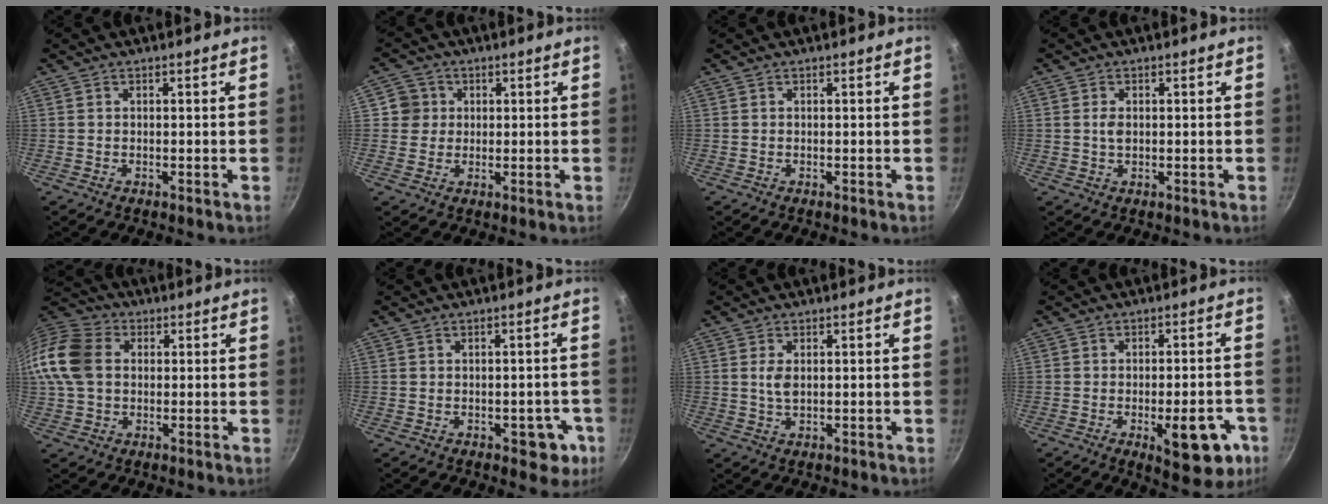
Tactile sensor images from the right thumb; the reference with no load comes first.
{"total": 4.5, "force": [0.8, 4.4, 0.7], "torque": [0.029, 0.005, 0.006]}
{"total": 0.0}
{"total": 1.9, "force": [0.2, 1.2, 1.4], "torque": [-0.025, -0.001, 0.003]}
{"total": 14.6, "force": [1.8, 11.1, 9.2], "torque": [-0.180, 0.022, 0.018]}
{"total": 5.5, "force": [-1.9, 3.6, 3.7], "torque": [-0.004, 0.022, -0.014]}
{"total": 2.8, "force": [0.6, 1.5, 2.3], "torque": [-0.042, -0.005, 0.012]}
{"total": 12.4, "force": [-4.5, 5.3, 10.3], "torque": [-0.092, 0.017, -0.051]}